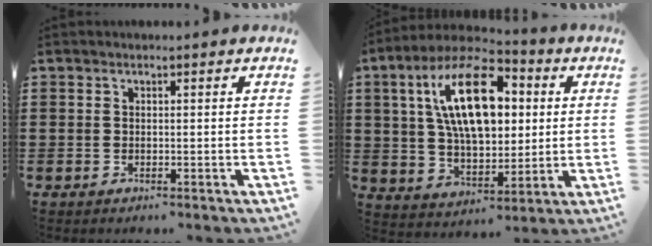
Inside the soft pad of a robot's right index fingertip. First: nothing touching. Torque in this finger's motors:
{"motor_torque": [1.29, -0.02, 0.66, 0.20]}